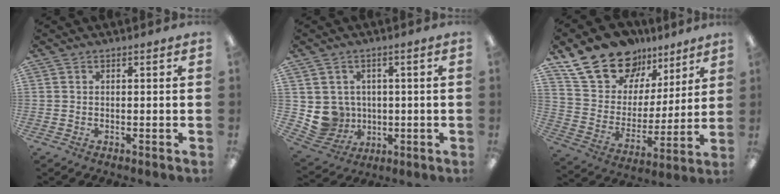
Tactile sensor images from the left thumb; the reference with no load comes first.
{"total": 7.1, "force": [0.6, 7.0, 0.8], "torque": [-0.037, -0.004, 0.022]}
{"total": 19.9, "force": [14.4, 11.9, 7.0], "torque": [-0.137, -0.088, 0.266]}